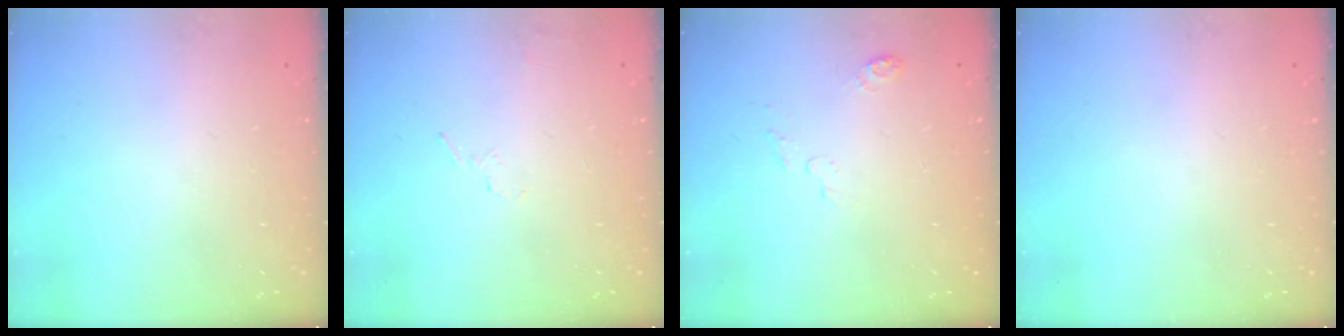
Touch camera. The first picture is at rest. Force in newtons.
{"total": 4.3, "press": 3.9, "slide": 1.8}
{"total": 4.1, "press": 4.0, "slide": 0.8}
{"total": 0.0}